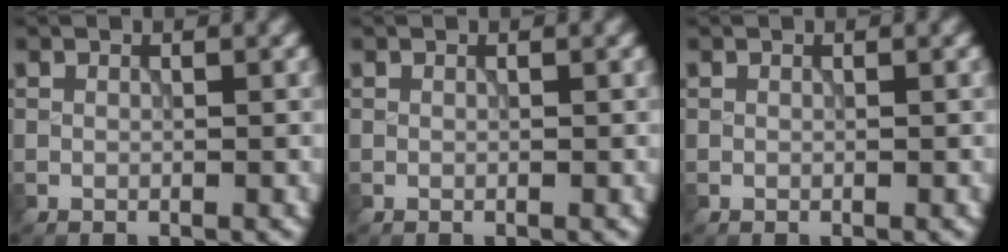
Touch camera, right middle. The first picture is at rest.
{"total": 0.0}
{"total": 0.0}